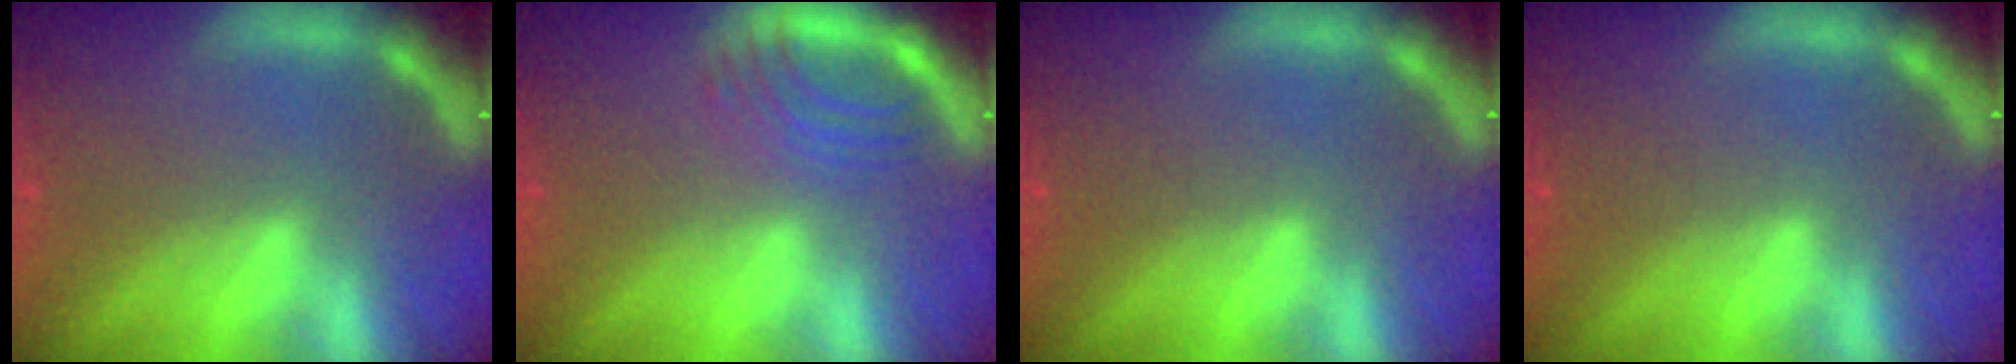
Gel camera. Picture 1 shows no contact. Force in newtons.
{"total": 4.0}
{"total": 0.0}
{"total": 0.0}